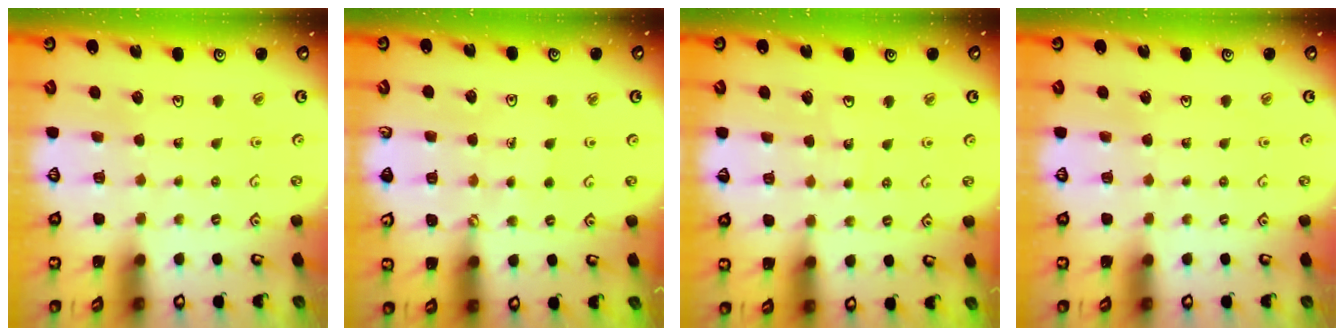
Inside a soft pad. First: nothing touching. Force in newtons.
{"total": 2.5, "press": 2.5, "slide": 0.2}
{"total": 3.8, "press": 3.8, "slide": 0.3}
{"total": 0.0}